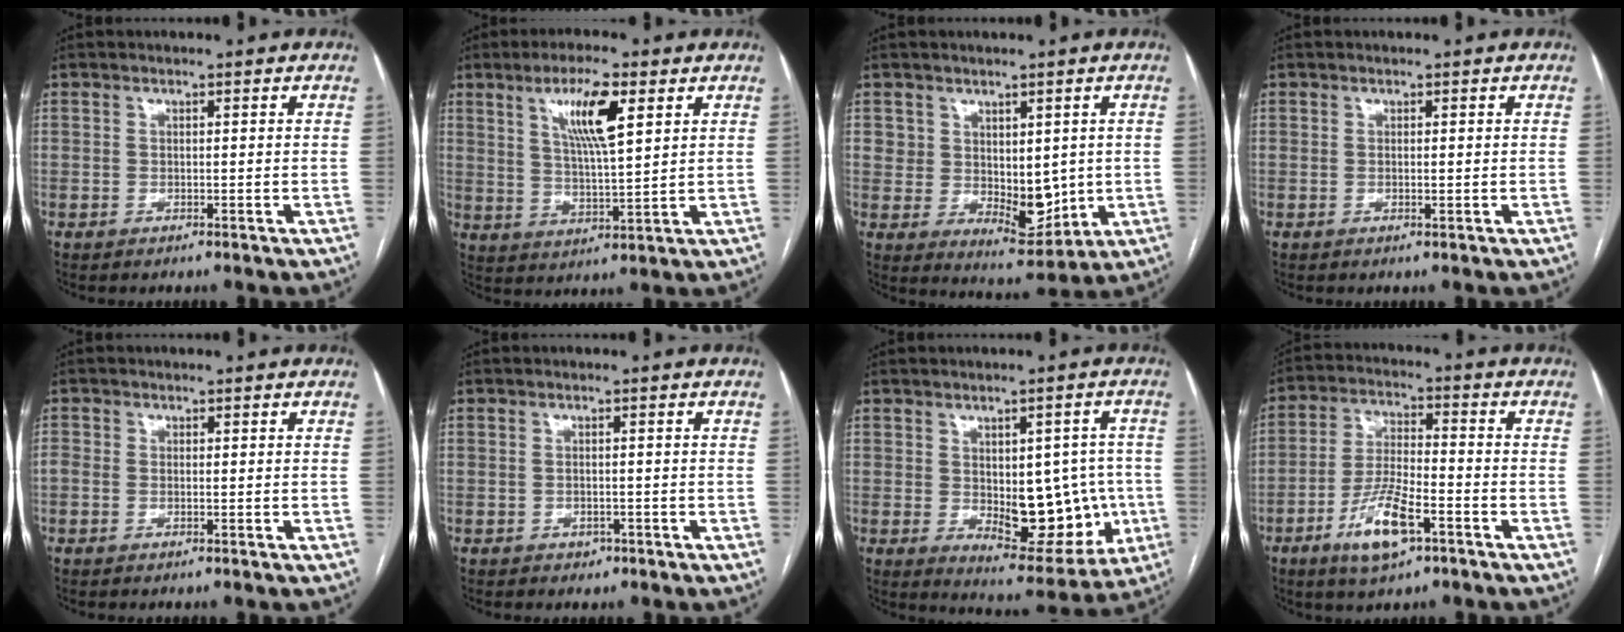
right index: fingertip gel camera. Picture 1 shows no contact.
{"total": 9.2, "force": [4.2, 1.3, 8.1], "torque": [-0.147, -0.001, 0.075]}
{"total": 7.2, "force": [0.7, 5.1, 5.1], "torque": [-0.066, -0.007, 0.031]}
{"total": 0.5, "force": [0.0, 0.2, 0.5], "torque": [-0.007, -0.002, 0.001]}
{"total": 1.4, "force": [-0.2, 1.2, 0.8], "torque": [-0.018, 0.010, -0.005]}
{"total": 1.5, "force": [-0.9, 1.1, 0.5], "torque": [-0.008, 0.003, -0.008]}
{"total": 13.0, "force": [-1.3, 6.5, 11.2], "torque": [-0.136, 0.008, 0.004]}
{"total": 10.0, "force": [-5.2, 2.6, 8.2], "torque": [-0.166, -0.007, -0.093]}